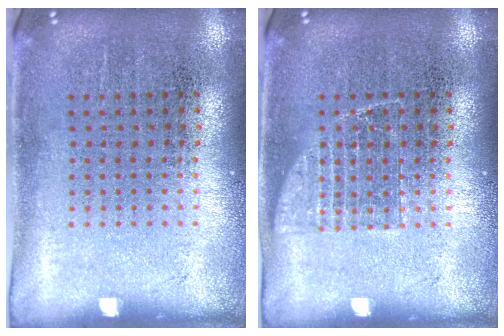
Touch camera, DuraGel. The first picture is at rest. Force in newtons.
{"total": 1.5, "press": 1.5, "slide": 0.3}